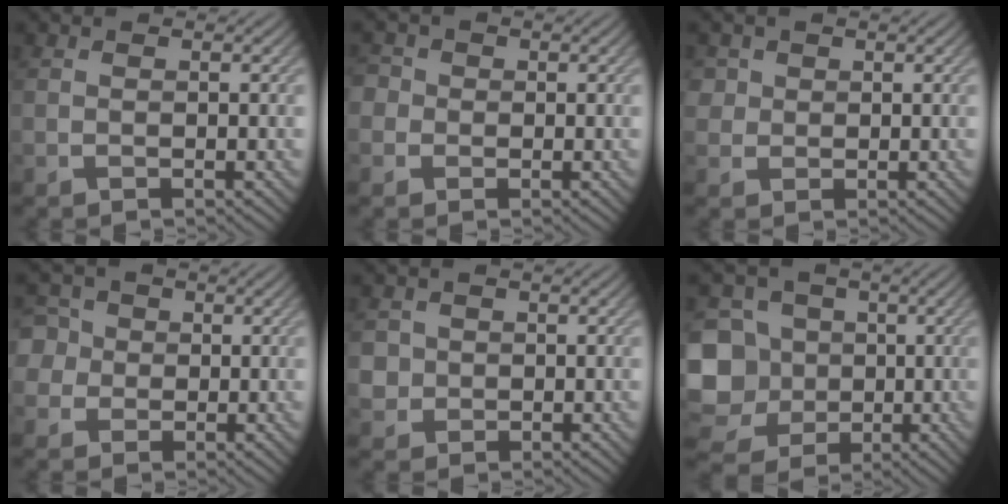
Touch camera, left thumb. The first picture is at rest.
{"total": 3.0, "force": [0.3, 3.0, 0.7], "torque": [-0.012, 0.008, -0.022]}
{"total": 2.3, "force": [0.7, 2.1, 0.5], "torque": [-0.014, -0.002, 0.015]}
{"total": 5.6, "force": [0.9, 5.2, 2.1], "torque": [-0.064, 0.021, -0.006]}
{"total": 2.3, "force": [0.1, 2.3, 0.4], "torque": [-0.009, -0.003, 0.001]}
{"total": 14.4, "force": [-0.5, 13.3, 5.3], "torque": [-0.217, 0.002, -0.025]}